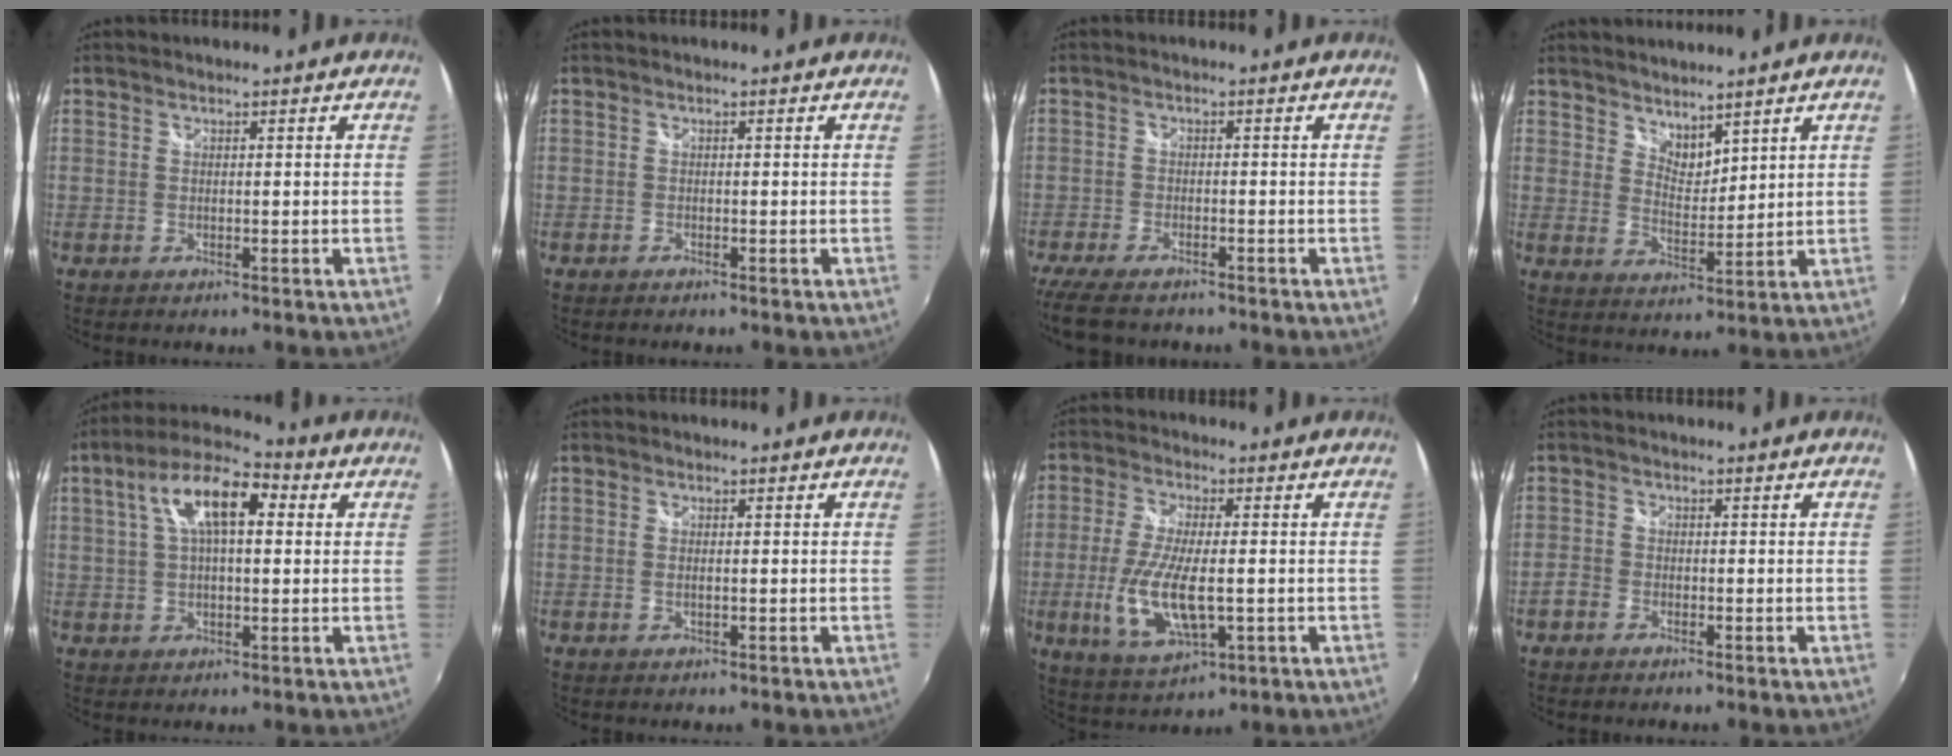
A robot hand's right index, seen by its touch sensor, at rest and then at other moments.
{"total": 0.6, "force": [-0.6, 0.1, -0.1], "torque": [-0.002, -0.003, -0.014]}
{"total": 8.6, "force": [-7.2, 2.6, 3.9], "torque": [-0.105, -0.032, -0.132]}
{"total": 4.7, "force": [4.1, 1.8, 1.2], "torque": [-0.010, -0.003, 0.075]}
{"total": 11.9, "force": [3.2, 4.9, 10.3], "torque": [-0.186, 0.031, 0.046]}
{"total": 0.8, "force": [0.0, 0.3, 0.8], "torque": [-0.017, -0.001, -0.002]}
{"total": 12.1, "force": [-2.5, 4.1, 11.1], "torque": [-0.229, -0.018, -0.040]}
{"total": 2.7, "force": [-1.9, 1.8, 0.6], "torque": [-0.019, 0.002, -0.041]}